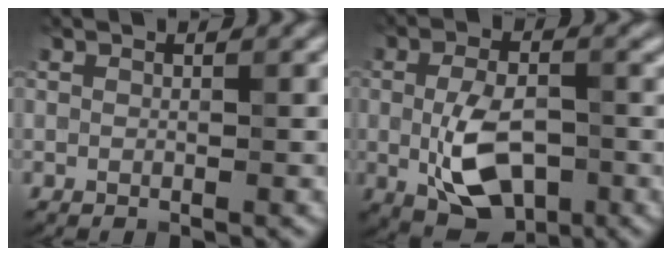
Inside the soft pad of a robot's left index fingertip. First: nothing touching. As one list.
[{"total": 5.8, "force": [-1.5, 3.6, 4.4], "torque": [-0.095, -0.014, -0.026]}]